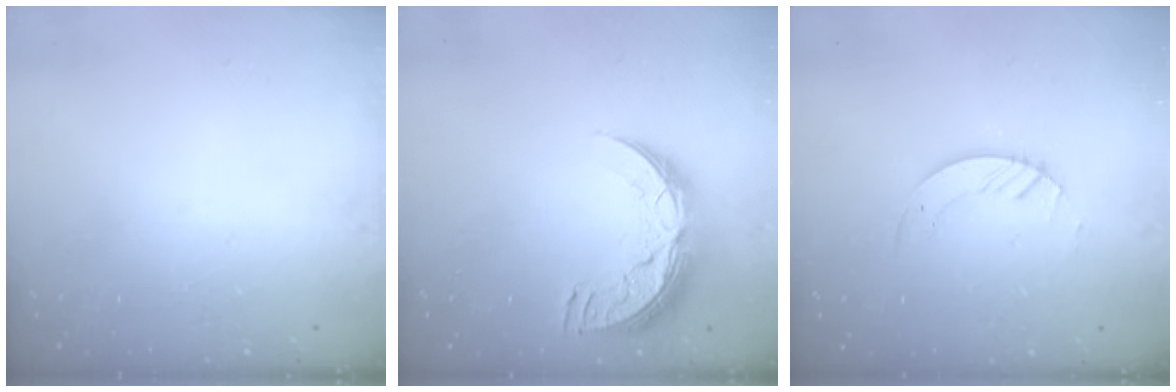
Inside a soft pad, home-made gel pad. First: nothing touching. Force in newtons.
{"total": 11.9, "press": 11.9, "slide": 0.8}
{"total": 2.8, "press": 2.8, "slide": 0.3}